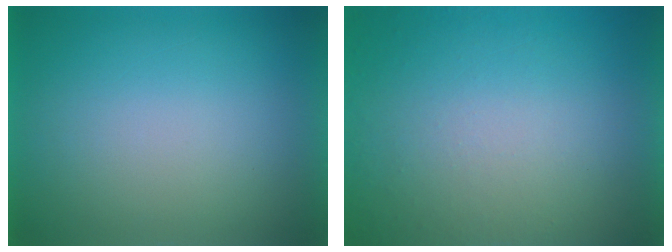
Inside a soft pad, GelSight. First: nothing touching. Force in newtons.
{"total": 8.6}